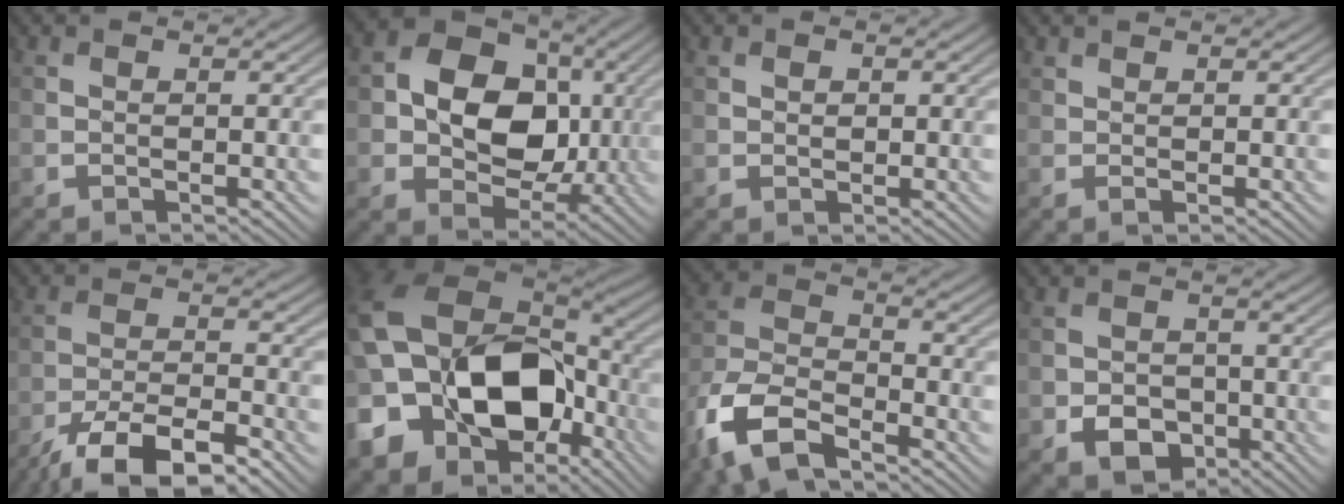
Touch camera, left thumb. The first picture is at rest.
{"total": 12.0, "force": [0.9, 9.3, 7.5], "torque": [-0.138, 0.003, 0.006]}
{"total": 1.0, "force": [0.3, 0.7, 0.5], "torque": [-0.010, -0.003, 0.006]}
{"total": 0.7, "force": [0.5, 0.2, 0.5], "torque": [-0.012, 0.002, 0.011]}
{"total": 9.9, "force": [-7.1, 2.7, 6.4], "torque": [-0.114, 0.001, -0.131]}
{"total": 18.0, "force": [-5.1, 12.8, 11.5], "torque": [-0.251, -0.030, -0.092]}
{"total": 10.6, "force": [-7.1, 4.2, 6.7], "torque": [-0.143, -0.015, -0.158]}
{"total": 4.8, "force": [-2.0, 3.7, 2.4], "torque": [-0.041, -0.011, -0.036]}